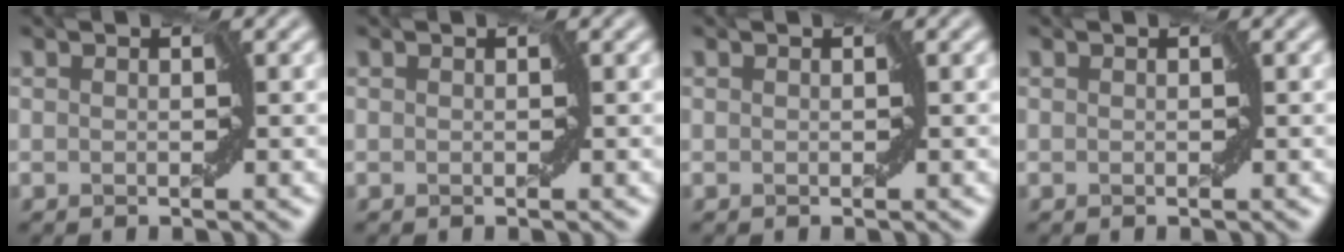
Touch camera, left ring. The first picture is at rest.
{"total": 0.0}
{"total": 0.0}
{"total": 0.0}